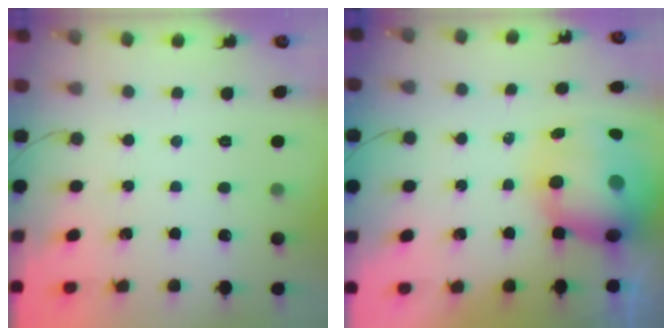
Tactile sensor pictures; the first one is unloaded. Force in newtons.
{"total": 16.0, "press": 15.4, "slide": 4.1}